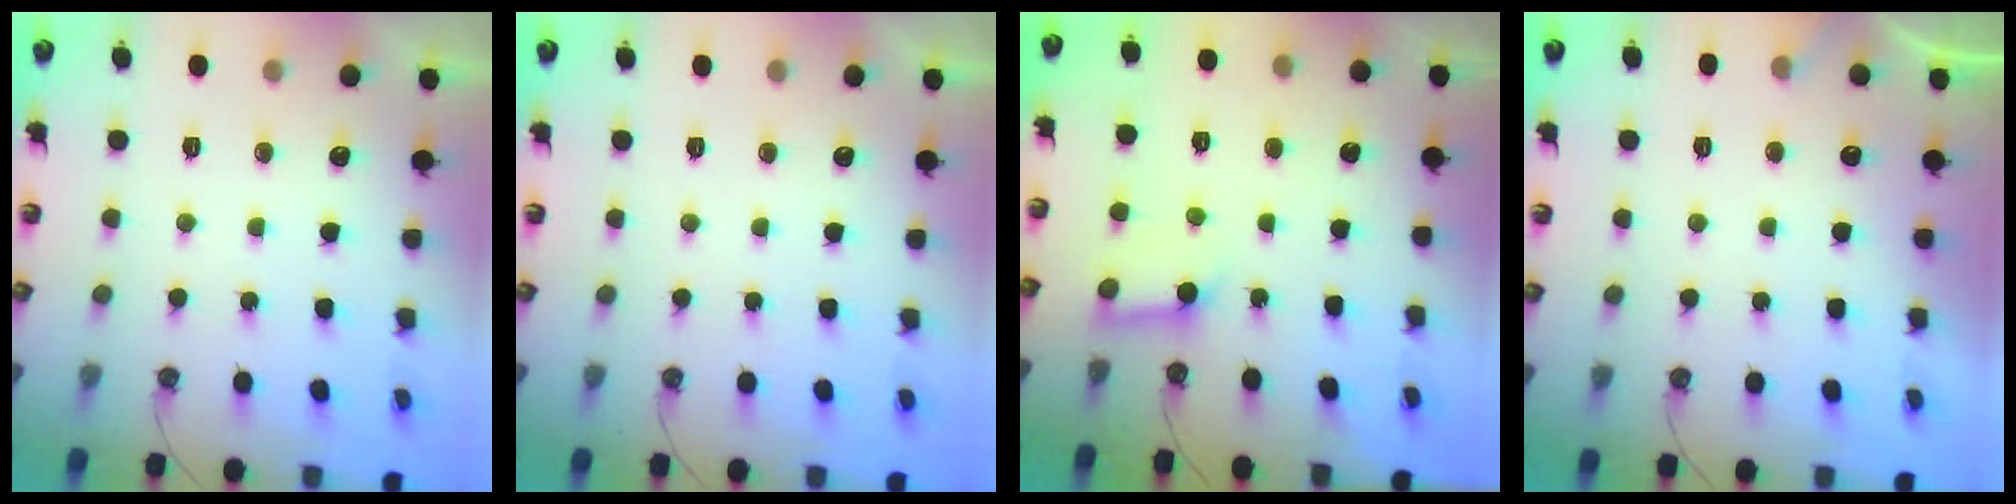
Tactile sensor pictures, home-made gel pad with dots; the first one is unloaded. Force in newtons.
{"total": 0.0}
{"total": 7.4, "press": 7.3, "slide": 0.9}
{"total": 4.0, "press": 4.0, "slide": 0.3}